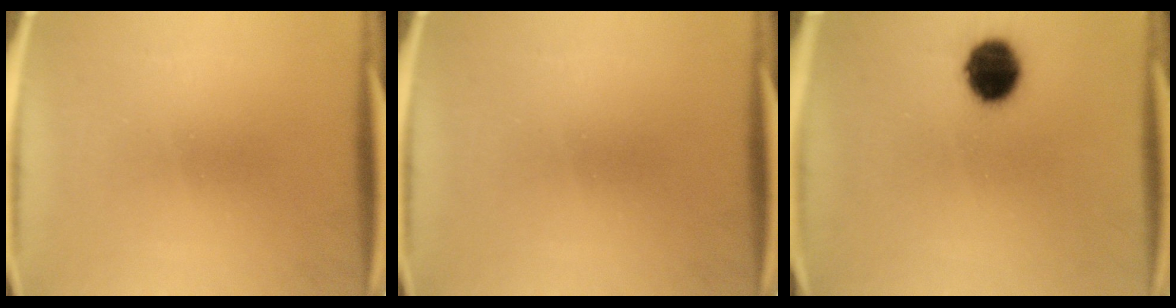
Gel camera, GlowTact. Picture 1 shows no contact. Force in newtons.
{"total": 0.0}
{"total": 10.7}